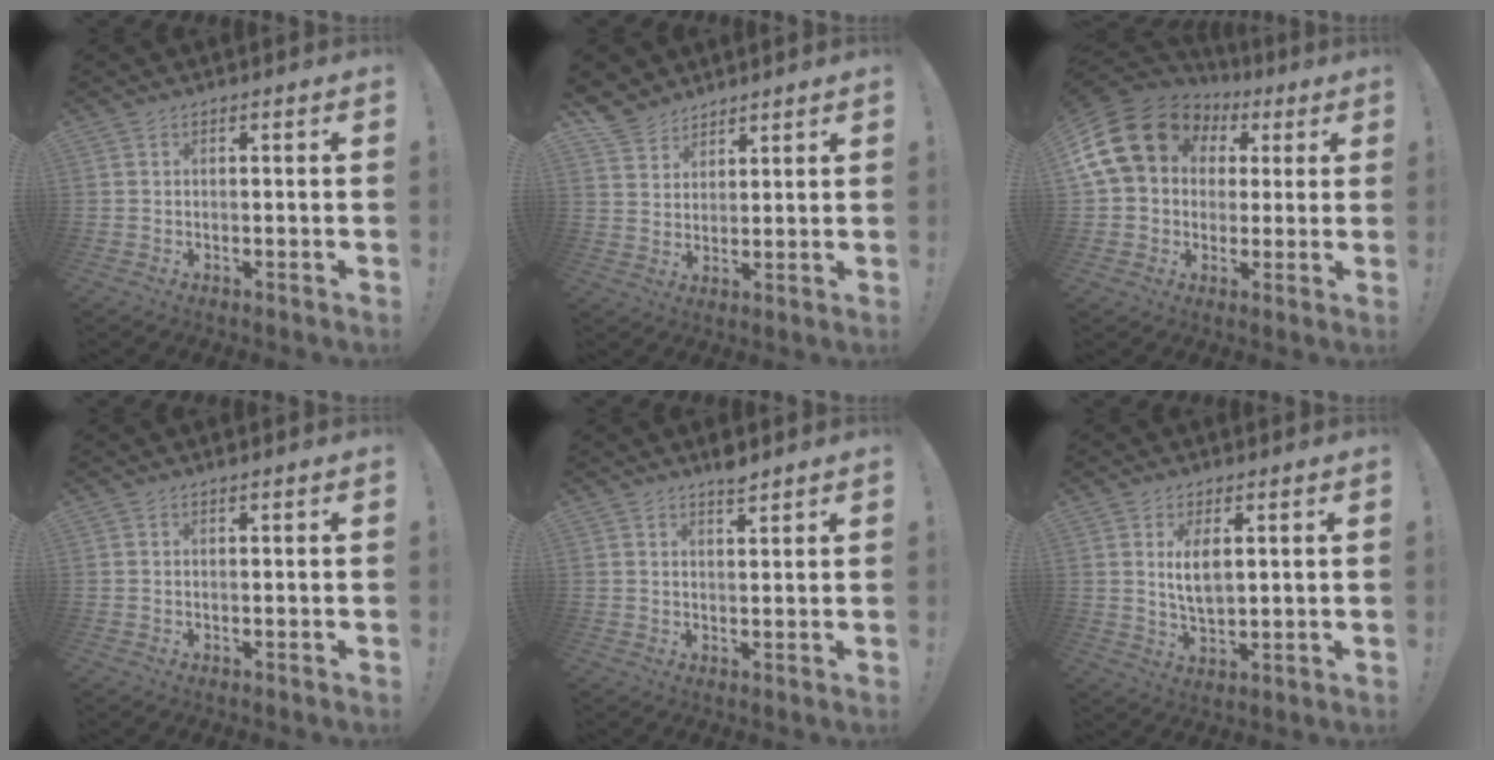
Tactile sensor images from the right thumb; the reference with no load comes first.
{"total": 6.4, "force": [5.1, 3.8, 0.4], "torque": [-0.016, -0.039, 0.102]}
{"total": 20.0, "force": [6.0, 15.3, 11.4], "torque": [-0.212, -0.019, 0.127]}
{"total": 0.6, "force": [0.6, -0.1, 0.1], "torque": [0.003, -0.001, 0.010]}
{"total": 3.3, "force": [3.0, 0.6, 1.3], "torque": [-0.010, -0.022, 0.049]}
{"total": 6.2, "force": [1.9, 2.8, 5.2], "torque": [-0.097, -0.012, 0.026]}